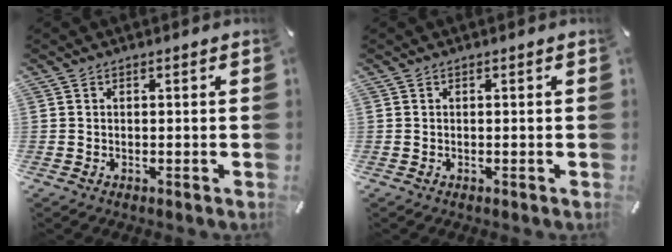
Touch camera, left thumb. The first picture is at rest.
{"total": 0.0}